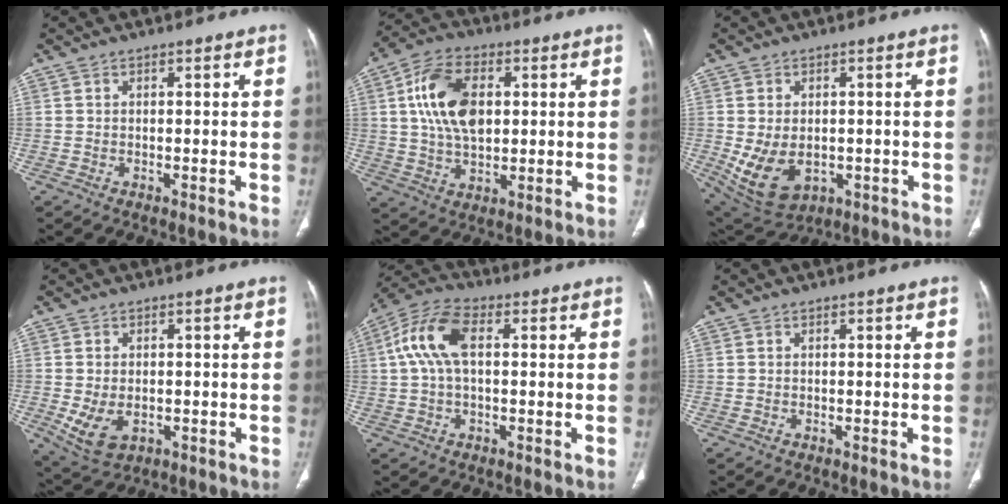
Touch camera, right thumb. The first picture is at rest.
{"total": 13.8, "force": [2.7, 8.3, 10.6], "torque": [-0.186, 0.004, 0.047]}
{"total": 10.5, "force": [-1.8, 7.0, 7.6], "torque": [-0.128, -0.001, -0.005]}
{"total": 6.9, "force": [-1.4, 4.5, 5.0], "torque": [-0.093, -0.002, -0.009]}
{"total": 10.2, "force": [1.6, 5.3, 8.5], "torque": [-0.185, 0.032, 0.025]}
{"total": 0.0}